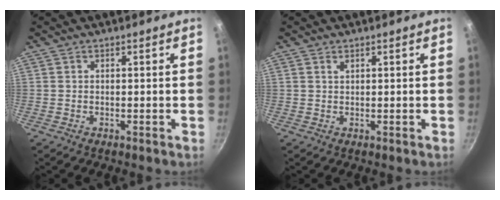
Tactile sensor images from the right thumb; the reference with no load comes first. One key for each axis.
{"total": 0.8, "fx": 0.5, "fy": 0.4, "fz": 0.4, "tx": -0.007, "ty": 0.001, "tz": 0.010}